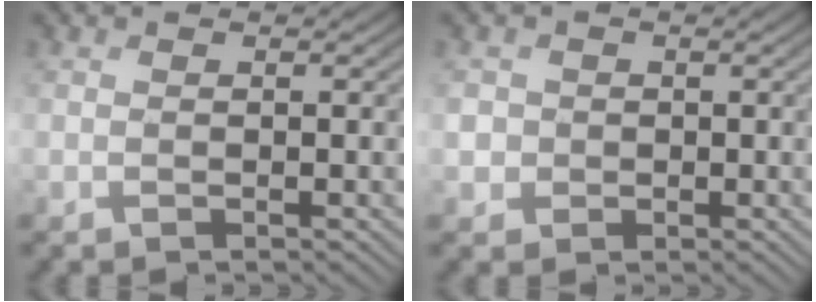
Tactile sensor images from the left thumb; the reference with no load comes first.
{"total": 2.3, "force": [-0.2, 2.3, 0.5], "torque": [-0.014, -0.004, -0.004]}